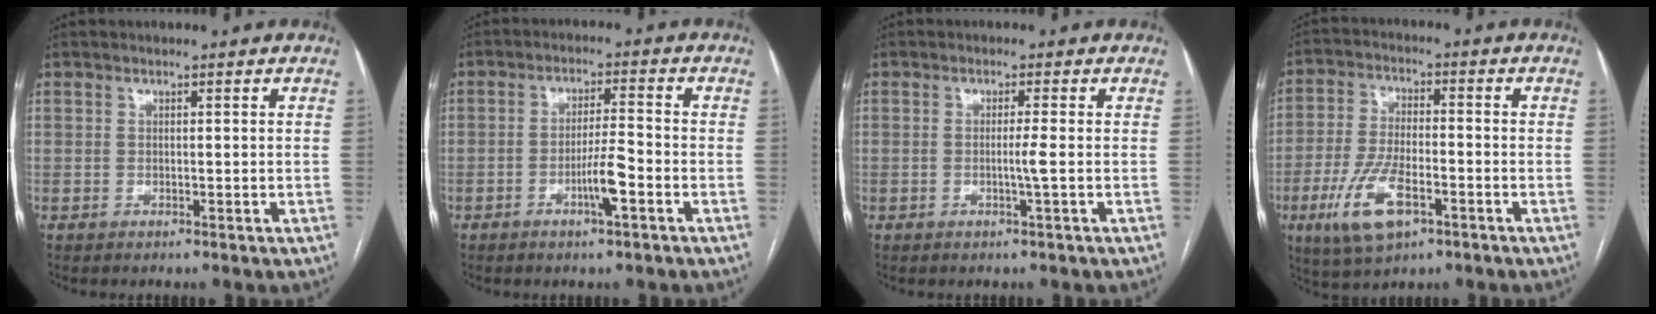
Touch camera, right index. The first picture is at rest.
{"total": 5.2, "force": [-2.2, 0.2, 4.6], "torque": [-0.086, 0.000, -0.039]}
{"total": 1.9, "force": [-0.3, -0.6, 1.8], "torque": [-0.032, 0.000, -0.006]}
{"total": 10.9, "force": [-4.9, 4.2, 8.8], "torque": [-0.189, -0.007, -0.084]}